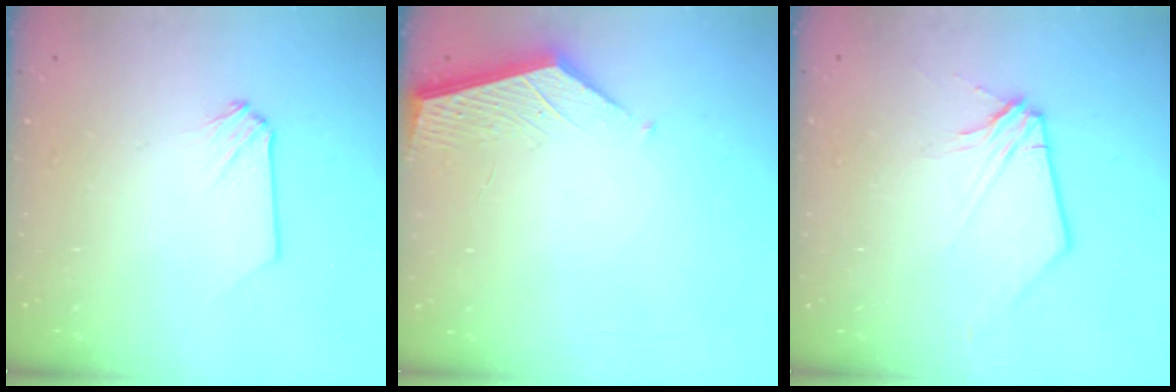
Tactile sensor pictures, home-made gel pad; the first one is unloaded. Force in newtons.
{"total": 2.6, "press": 2.6, "slide": 0.2}
{"total": 2.9, "press": 2.8, "slide": 0.5}